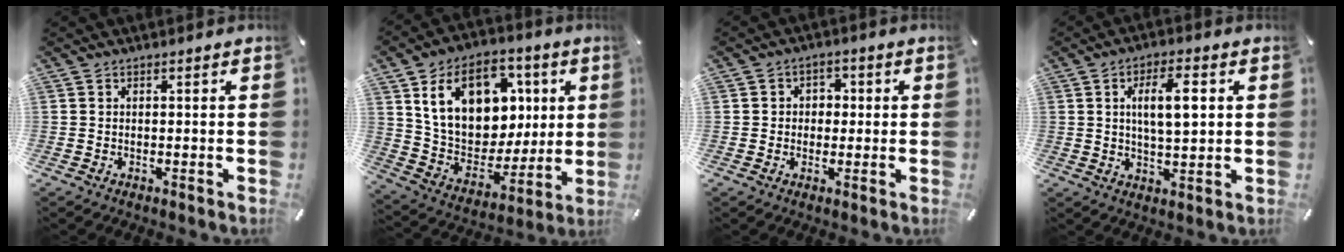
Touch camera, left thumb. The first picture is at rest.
{"total": 19.0, "force": [6.6, 14.3, 10.7], "torque": [-0.188, -0.009, 0.130]}
{"total": 3.4, "force": [-0.5, 3.3, 1.0], "torque": [-0.016, 0.011, -0.014]}
{"total": 9.2, "force": [2.2, 3.7, 8.2], "torque": [-0.146, -0.001, 0.029]}